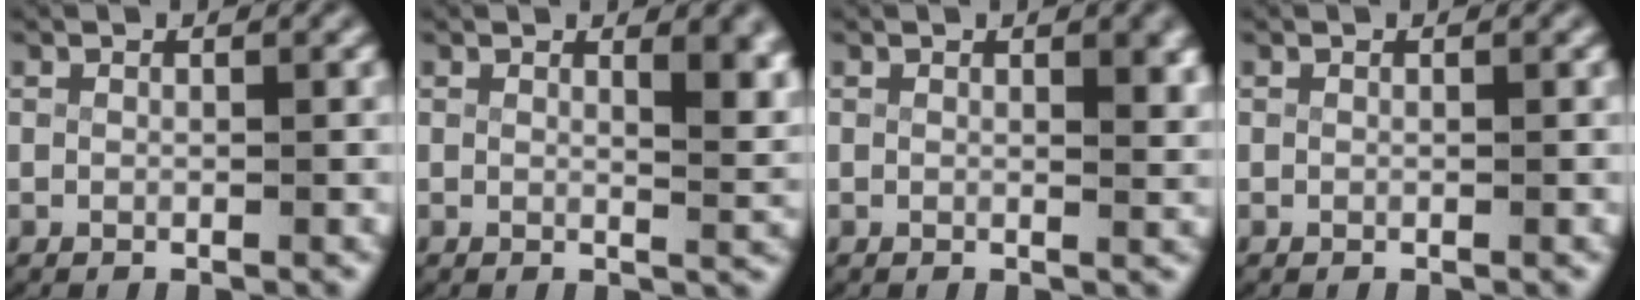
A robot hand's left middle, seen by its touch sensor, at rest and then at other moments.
{"total": 3.1, "force": [1.7, 0.8, 2.5], "torque": [-0.023, -0.016, 0.029]}
{"total": 1.2, "force": [0.7, 0.2, 0.9], "torque": [-0.005, -0.007, 0.011]}
{"total": 0.0}